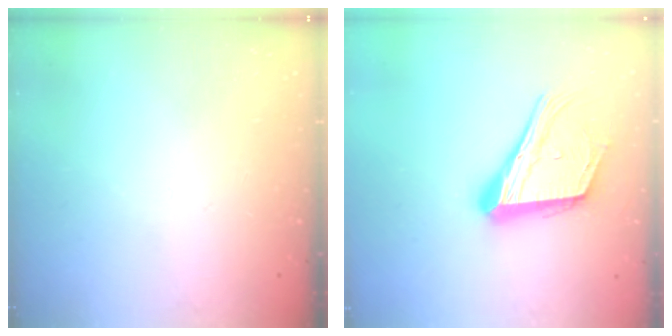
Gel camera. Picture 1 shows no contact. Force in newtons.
{"total": 18.8, "press": 18.5, "slide": 3.2}